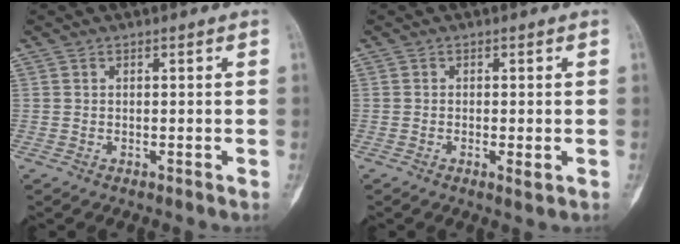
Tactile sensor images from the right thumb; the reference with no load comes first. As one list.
[{"total": 1.6, "force": [-0.4, 0.4, 1.5], "torque": [-0.027, -0.005, -0.009]}]